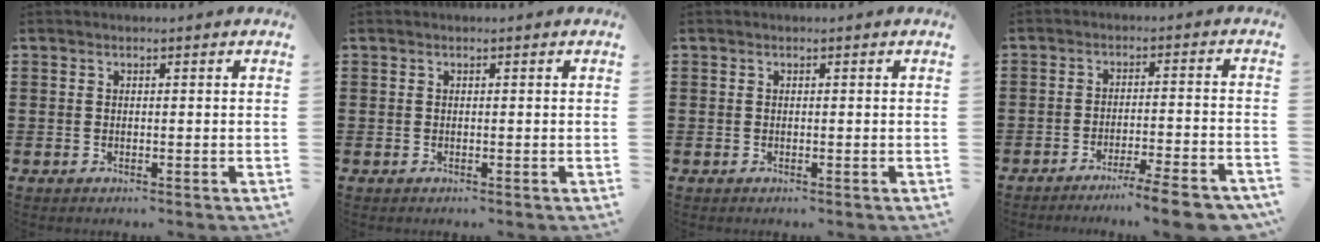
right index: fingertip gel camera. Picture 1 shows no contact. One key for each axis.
{"total": 0.0}
{"total": 0.0}
{"total": 6.4, "fx": -5.2, "fy": -0.3, "fz": 3.6, "tx": -0.053, "ty": -0.009, "tz": -0.095}